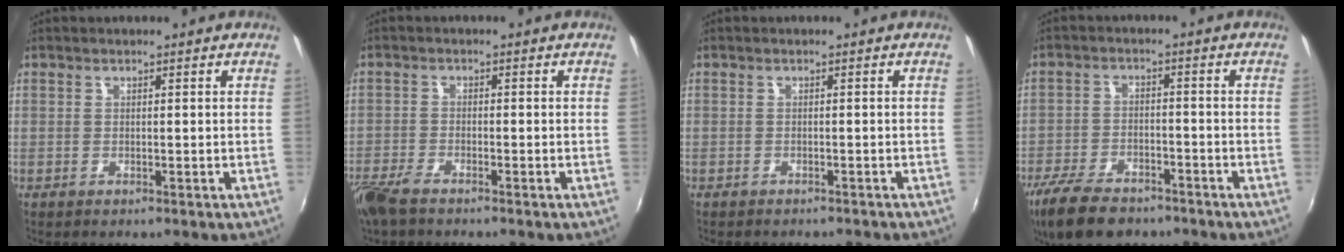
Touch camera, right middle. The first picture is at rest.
{"total": 5.5, "force": [-4.4, 1.5, 2.9], "torque": [-0.081, -0.016, -0.090]}
{"total": 3.2, "force": [-2.9, 0.9, 0.9], "torque": [-0.022, -0.011, -0.039]}
{"total": 12.7, "force": [-9.5, 5.4, 6.4], "torque": [-0.155, -0.026, -0.167]}